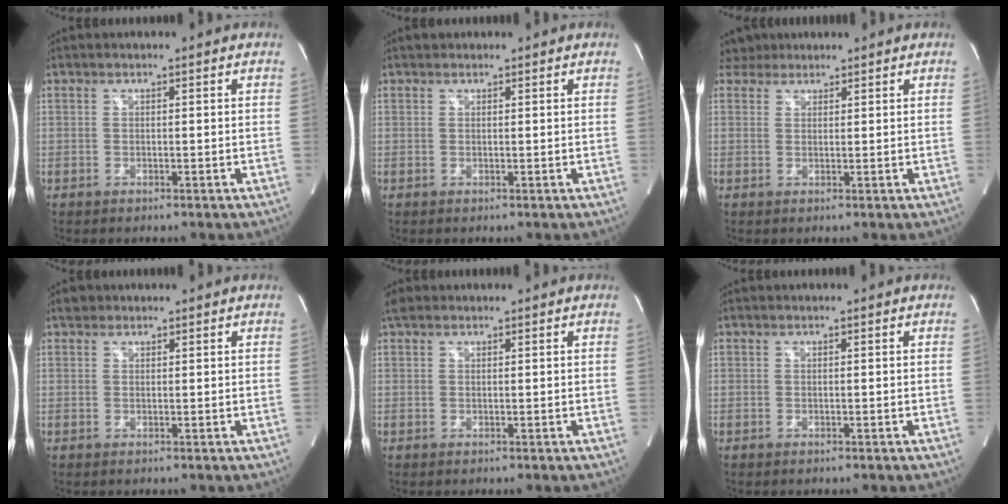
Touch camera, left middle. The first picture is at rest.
{"total": 0.7, "force": [0.6, 0.4, 0.0], "torque": [-0.007, 0.007, 0.010]}
{"total": 2.7, "force": [2.4, 1.2, -0.2], "torque": [-0.002, 0.015, 0.042]}
{"total": 1.3, "force": [1.0, 0.8, 0.1], "torque": [0.001, 0.009, 0.012]}
{"total": 1.7, "force": [1.3, 0.9, 0.5], "torque": [-0.018, 0.019, 0.023]}
{"total": 0.0}